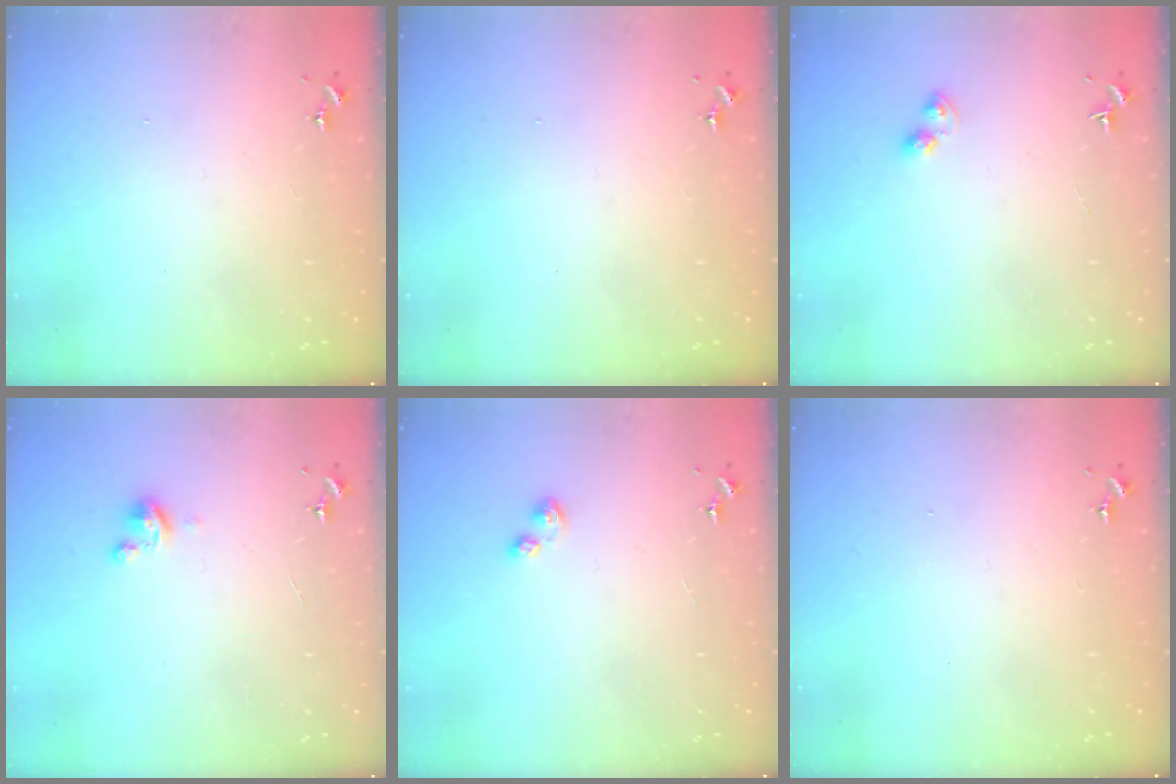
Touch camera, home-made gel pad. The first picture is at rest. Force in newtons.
{"total": 0.0}
{"total": 3.5, "press": 3.4, "slide": 0.4}
{"total": 2.8, "press": 2.8, "slide": 0.3}
{"total": 3.7, "press": 3.7, "slide": 0.4}
{"total": 0.0}